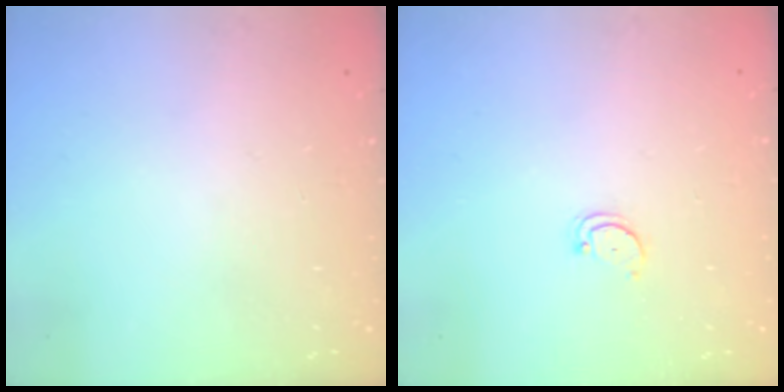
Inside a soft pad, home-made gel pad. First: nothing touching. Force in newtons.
{"total": 2.3, "press": 2.3, "slide": 0.2}